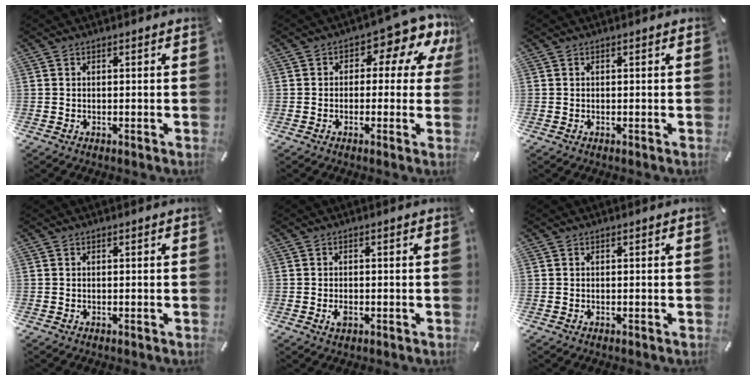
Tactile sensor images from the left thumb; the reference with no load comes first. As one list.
[{"total": 9.4, "force": [3.7, 4.9, 7.1], "torque": [-0.085, -0.031, 0.060]}, {"total": 0.0}, {"total": 0.0}, {"total": 2.0, "force": [-0.7, 1.1, 1.5], "torque": [-0.033, -0.002, -0.014]}, {"total": 0.0}]